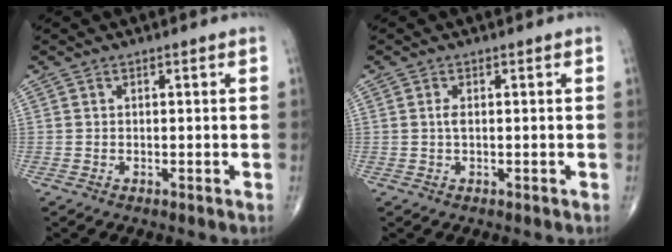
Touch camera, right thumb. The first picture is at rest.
{"total": 1.1, "force": [0.1, 0.4, 1.1], "torque": [-0.025, -0.001, 0.003]}